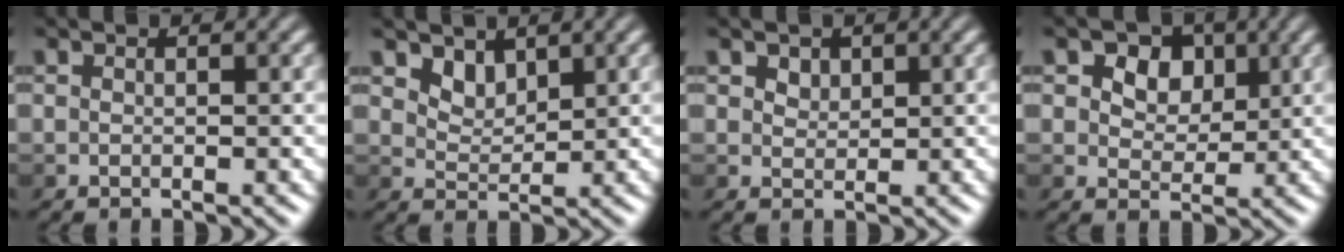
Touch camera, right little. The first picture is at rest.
{"total": 1.9, "force": [1.4, 1.0, 0.7], "torque": [-0.015, -0.006, 0.027]}
{"total": 1.3, "force": [0.8, 0.9, 0.4], "torque": [-0.007, -0.004, 0.017]}
{"total": 5.6, "force": [2.5, 4.0, 3.0], "torque": [-0.054, 0.007, 0.036]}